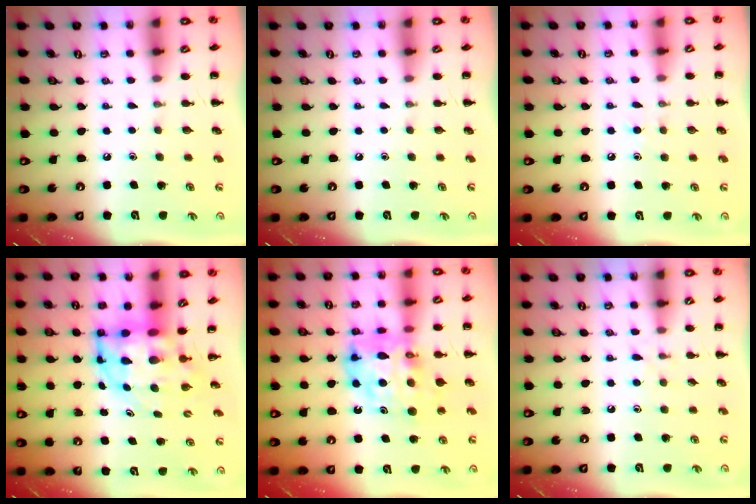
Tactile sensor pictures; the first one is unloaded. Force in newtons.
{"total": 0.0}
{"total": 3.7, "press": 3.5, "slide": 1.2}
{"total": 7.3, "press": 7.0, "slide": 1.9}
{"total": 14.8, "press": 14.2, "slide": 4.0}
{"total": 5.8, "press": 5.6, "slide": 1.6}